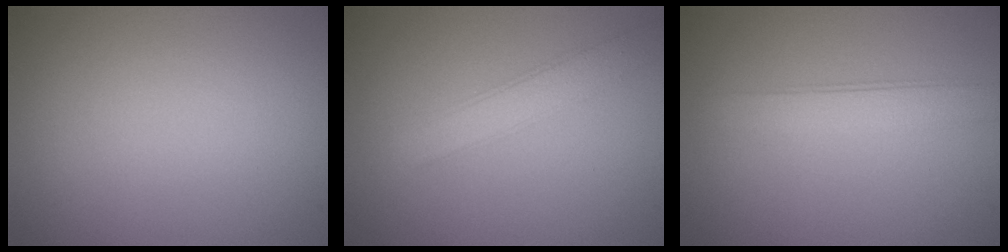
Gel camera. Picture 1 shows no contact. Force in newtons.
{"total": 2.7, "press": 2.7, "slide": 0.1}
{"total": 2.7, "press": 2.7, "slide": 0.0}